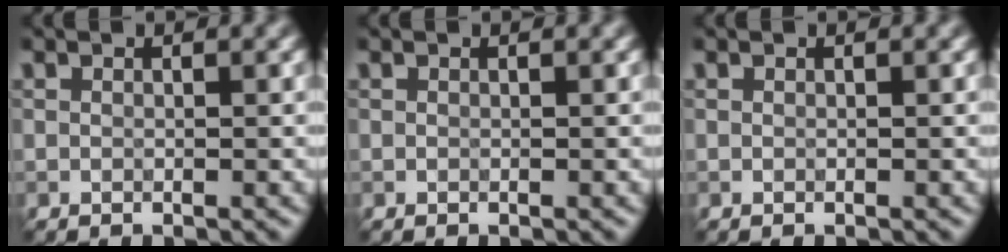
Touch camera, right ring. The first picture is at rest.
{"total": 0.0}
{"total": 0.0}